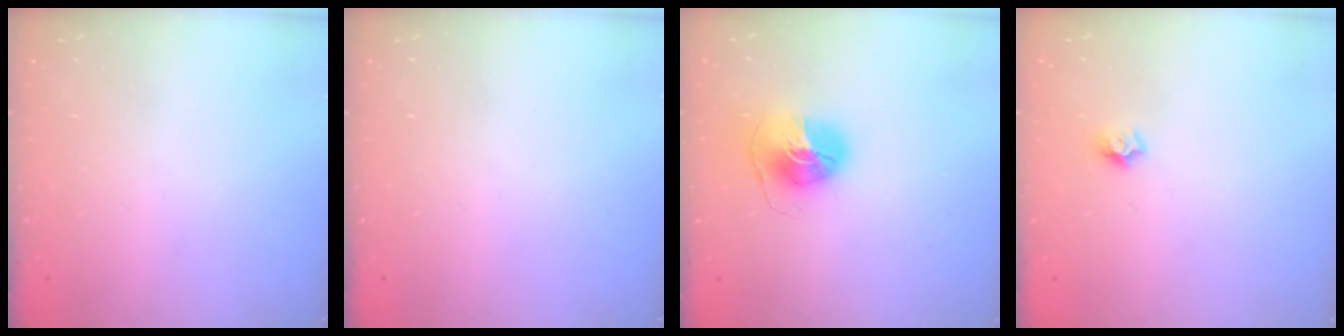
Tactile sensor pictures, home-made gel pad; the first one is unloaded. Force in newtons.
{"total": 0.0}
{"total": 8.5, "press": 8.5, "slide": 0.2}
{"total": 5.6, "press": 5.6, "slide": 0.7}